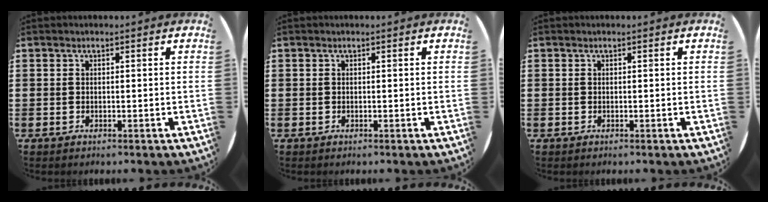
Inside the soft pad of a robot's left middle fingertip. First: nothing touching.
{"total": 0.0}
{"total": 0.0}